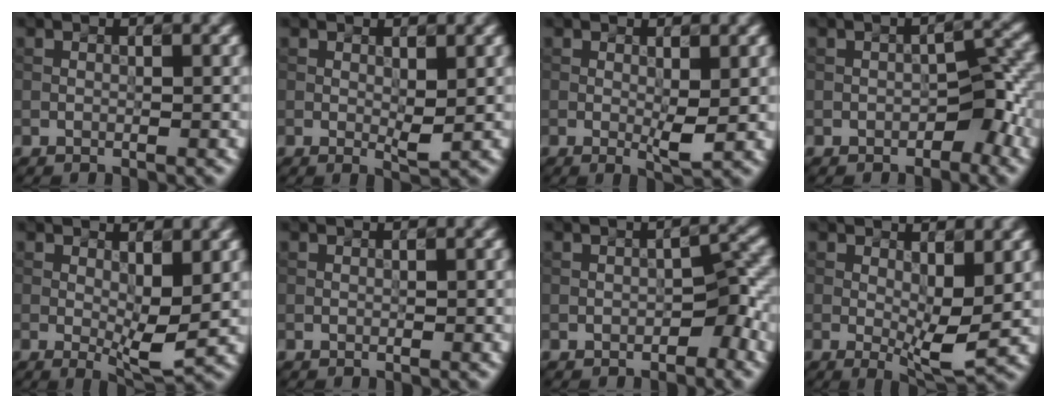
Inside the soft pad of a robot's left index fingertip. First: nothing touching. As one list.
[{"total": 1.2, "force": [0.4, 0.2, 1.2], "torque": [-0.025, -0.003, 0.010]}, {"total": 2.1, "force": [0.2, 0.2, 2.1], "torque": [-0.039, -0.006, 0.008]}, {"total": 2.0, "force": [-1.3, 1.0, 1.2], "torque": [-0.014, 0.014, -0.014]}, {"total": 3.9, "force": [0.3, 1.0, 3.7], "torque": [-0.066, -0.010, 0.011]}, {"total": 0.0}, {"total": 1.5, "force": [-1.0, 0.6, 1.0], "torque": [-0.011, 0.011, -0.011]}, {"total": 4.5, "force": [0.3, 1.1, 4.3], "torque": [-0.074, -0.012, 0.012]}]